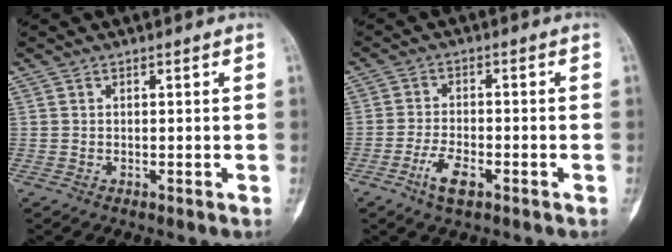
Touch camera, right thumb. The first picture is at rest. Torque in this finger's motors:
{"motor_torque": [-0.41, -0.16, 0.33, 0.07, -0.09]}